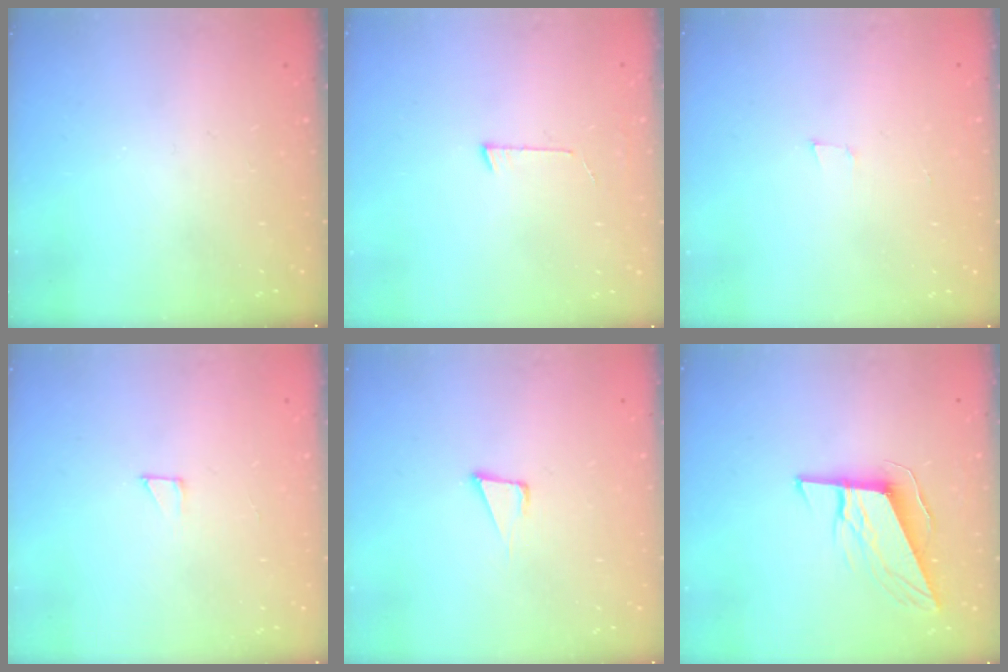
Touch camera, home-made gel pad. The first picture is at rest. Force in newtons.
{"total": 4.2, "press": 4.2, "slide": 0.4}
{"total": 3.4, "press": 2.2, "slide": 2.6}
{"total": 1.9, "press": 1.9, "slide": 0.1}
{"total": 4.9, "press": 3.9, "slide": 3.0}
{"total": 10.3, "press": 10.0, "slide": 2.8}